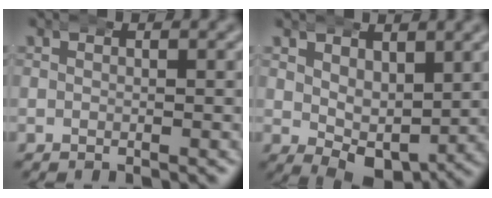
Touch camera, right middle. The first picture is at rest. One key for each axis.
{"total": 3.8, "fx": 1.0, "fy": 1.8, "fz": 3.2, "tx": -0.049, "ty": -0.028, "tz": 0.027}